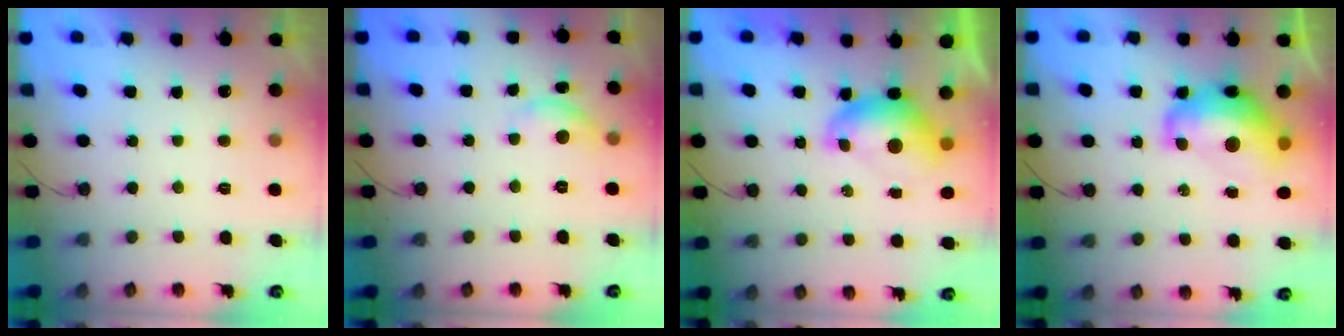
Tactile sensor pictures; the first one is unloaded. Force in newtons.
{"total": 7.7, "press": 7.7, "slide": 0.5}
{"total": 8.2, "press": 8.1, "slide": 1.0}
{"total": 15.6, "press": 15.5, "slide": 1.5}